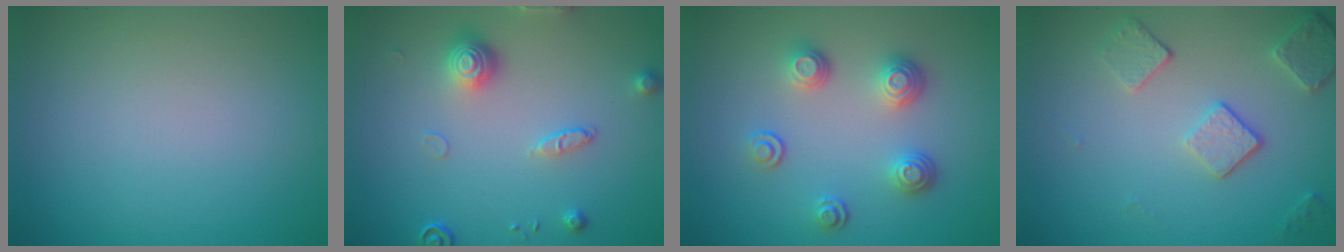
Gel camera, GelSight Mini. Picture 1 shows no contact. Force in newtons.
{"total": 3.0, "press": 2.8, "slide": 1.1}
{"total": 3.5, "press": 2.7, "slide": 2.1}
{"total": 3.1, "press": 2.7, "slide": 1.7}